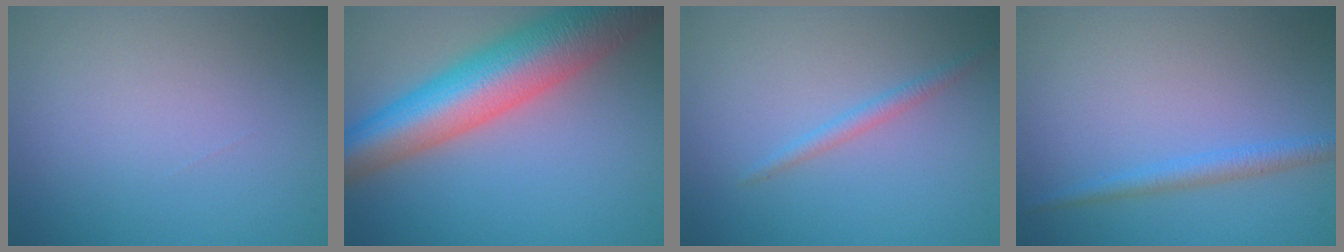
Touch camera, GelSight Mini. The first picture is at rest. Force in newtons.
{"total": 11.5, "press": 11.5, "slide": 0.5}
{"total": 1.3, "press": 1.3, "slide": 0.1}
{"total": 1.9, "press": 1.9, "slide": 0.0}